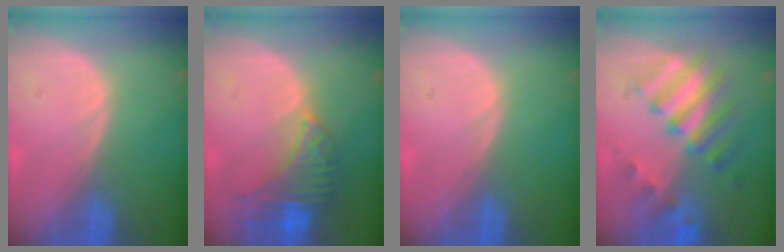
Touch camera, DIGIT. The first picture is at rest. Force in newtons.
{"total": 8.1, "press": 6.9, "slide": 4.1}
{"total": 0.0}
{"total": 8.2, "press": 7.8, "slide": 2.8}